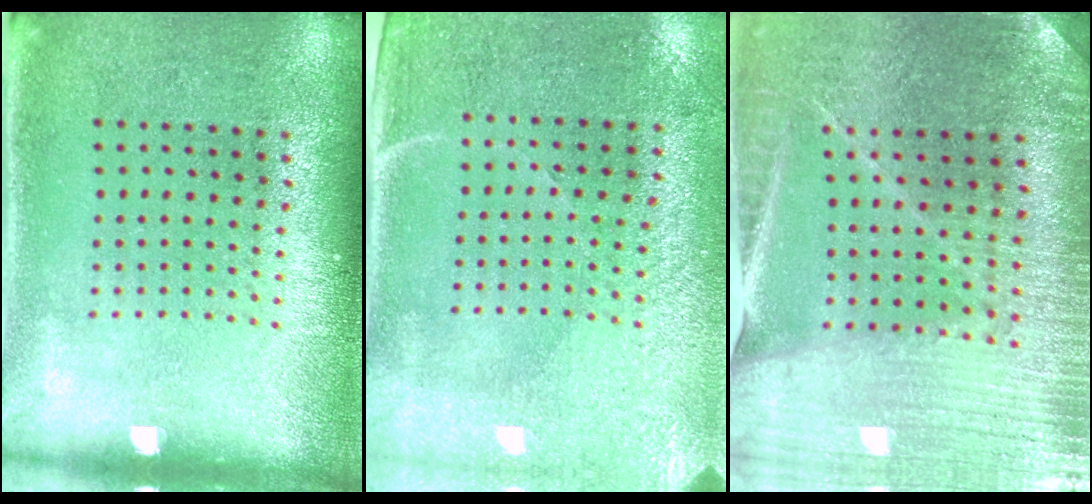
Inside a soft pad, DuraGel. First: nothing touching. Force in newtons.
{"total": 3.0, "press": 2.7, "slide": 1.3}
{"total": 3.0, "press": 3.0, "slide": 0.3}